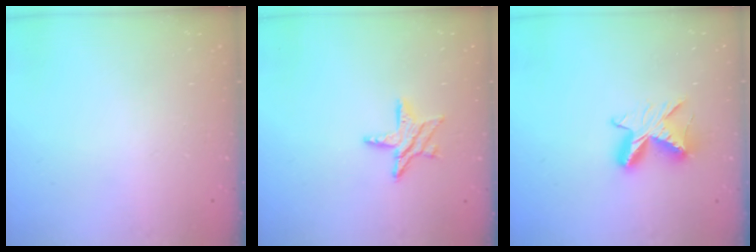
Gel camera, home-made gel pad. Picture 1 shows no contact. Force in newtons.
{"total": 8.7, "press": 8.7, "slide": 0.6}
{"total": 9.7, "press": 9.7, "slide": 0.6}